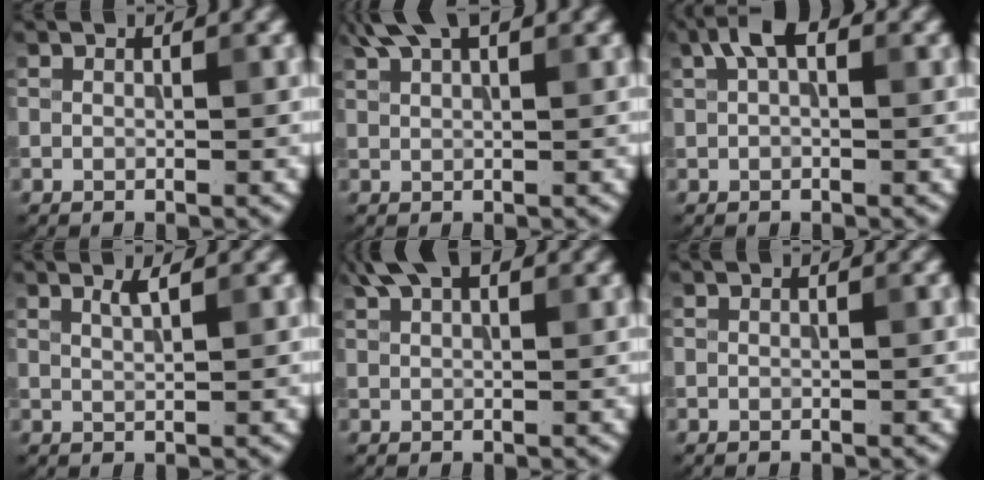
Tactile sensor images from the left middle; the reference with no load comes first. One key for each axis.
{"total": 4.0, "fx": 2.8, "fy": 1.2, "fz": 2.6, "tx": -0.044, "ty": 0.011, "tz": 0.052}
{"total": 3.3, "fx": 1.3, "fy": 1.7, "fz": 2.5, "tx": -0.043, "ty": 0.011, "tz": 0.017}
{"total": 1.4, "fx": 0.8, "fy": 0.3, "fz": 1.0, "tx": -0.012, "ty": 0.002, "tz": 0.012}
{"total": 4.0, "fx": 2.6, "fy": 1.6, "fz": 2.5, "tx": -0.043, "ty": 0.012, "tz": 0.048}
{"total": 0.0}